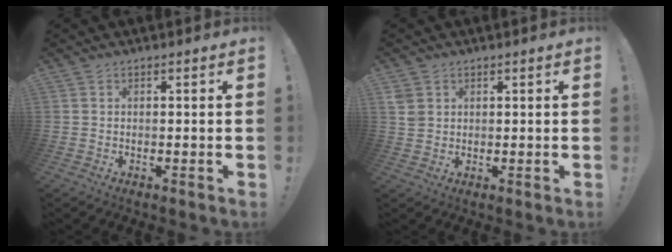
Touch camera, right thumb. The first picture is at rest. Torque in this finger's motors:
{"motor_torque": [0.44, 0.79, 0.13, 0.23, -0.04]}